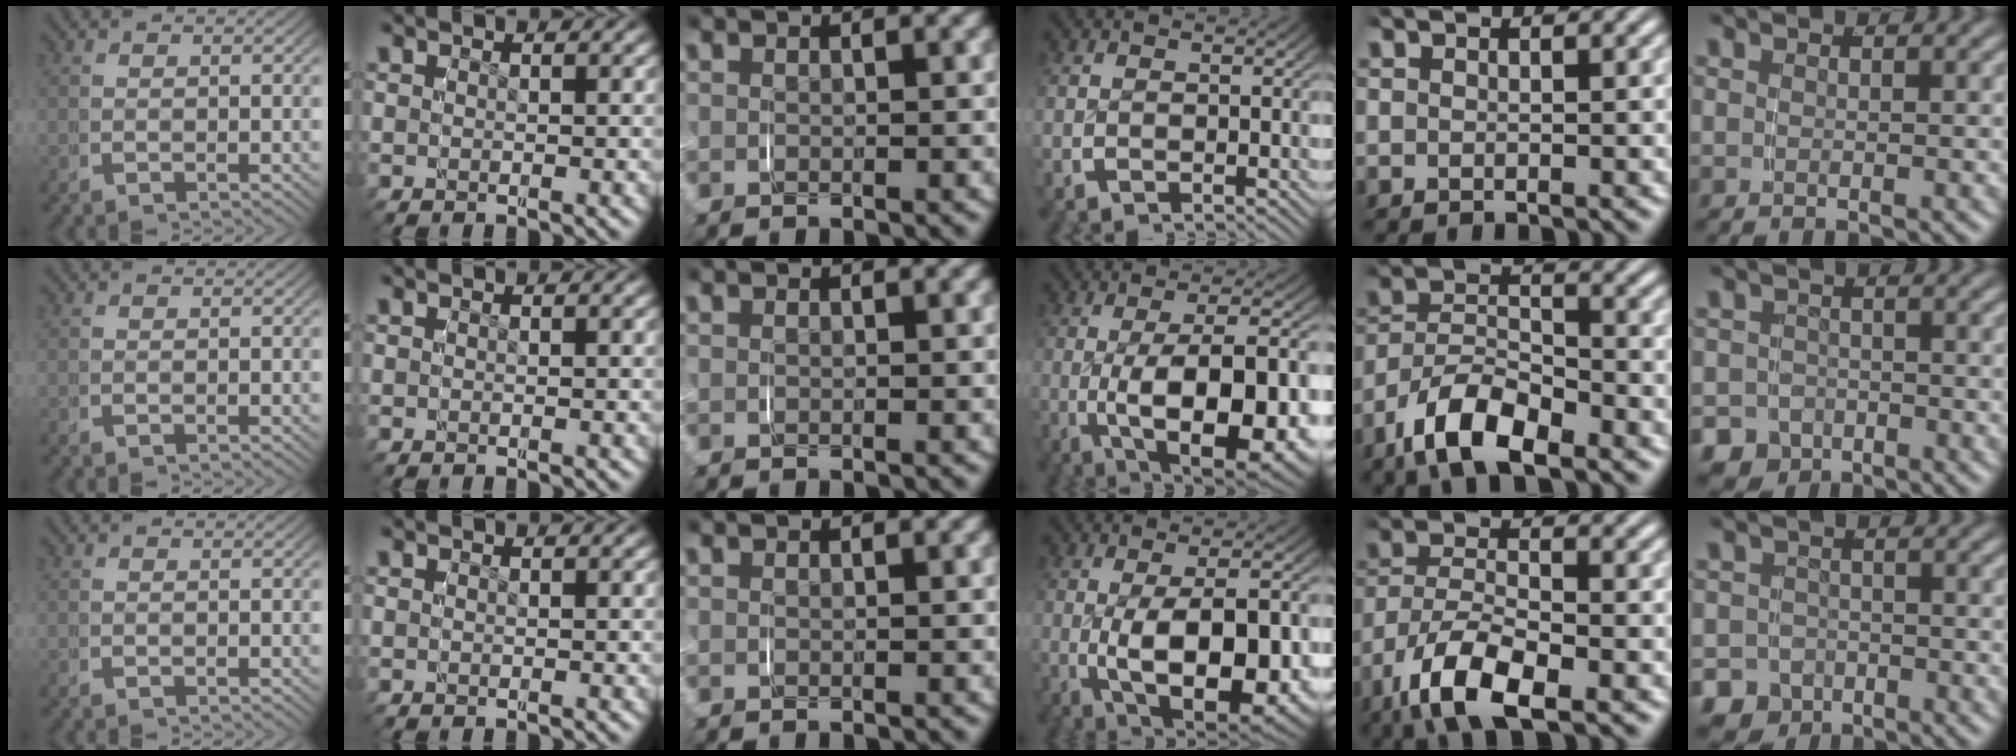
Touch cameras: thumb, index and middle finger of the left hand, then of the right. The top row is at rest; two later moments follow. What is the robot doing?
{"motion": "grasp_and_lifting", "object": "paper plate"}